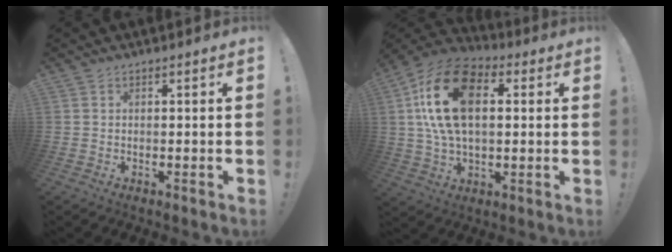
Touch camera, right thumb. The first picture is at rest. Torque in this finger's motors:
{"motor_torque": [1.98, 3.03, 1.62, -0.09, 0.34]}